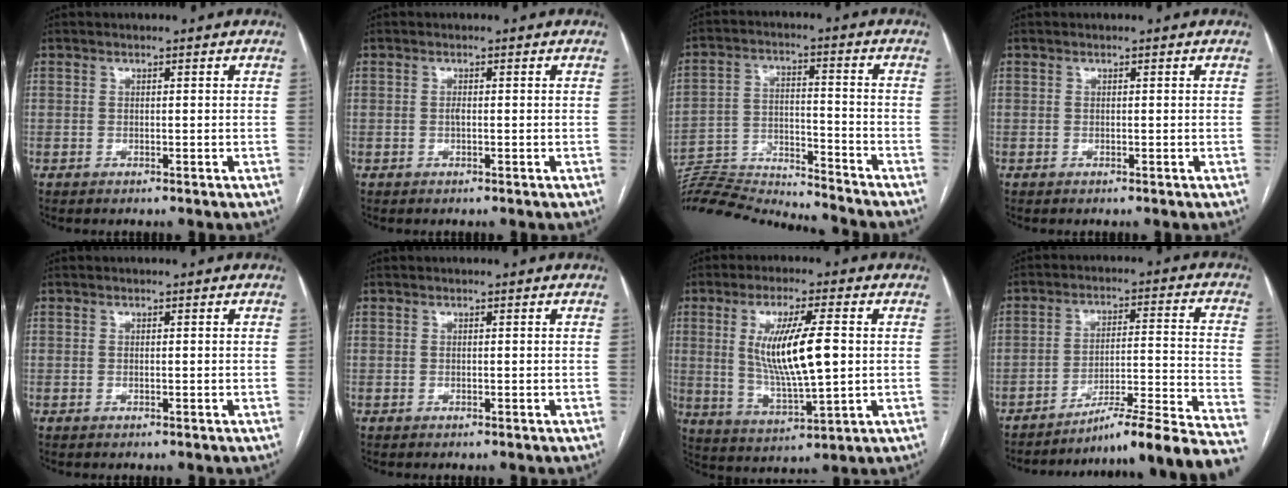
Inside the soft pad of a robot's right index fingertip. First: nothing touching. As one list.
[{"total": 0.7, "force": [-0.2, 0.1, 0.7], "torque": [-0.014, 0.001, -0.003]}, {"total": 18.2, "force": [-17.8, 0.2, 3.6], "torque": [-0.072, 0.011, -0.284]}, {"total": 0.0}, {"total": 0.0}, {"total": 0.0}, {"total": 12.2, "force": [1.5, 1.7, 12.0], "torque": [-0.228, -0.006, 0.033]}, {"total": 21.9, "force": [-19.9, -2.6, 8.8], "torque": [-0.070, 0.002, -0.278]}]